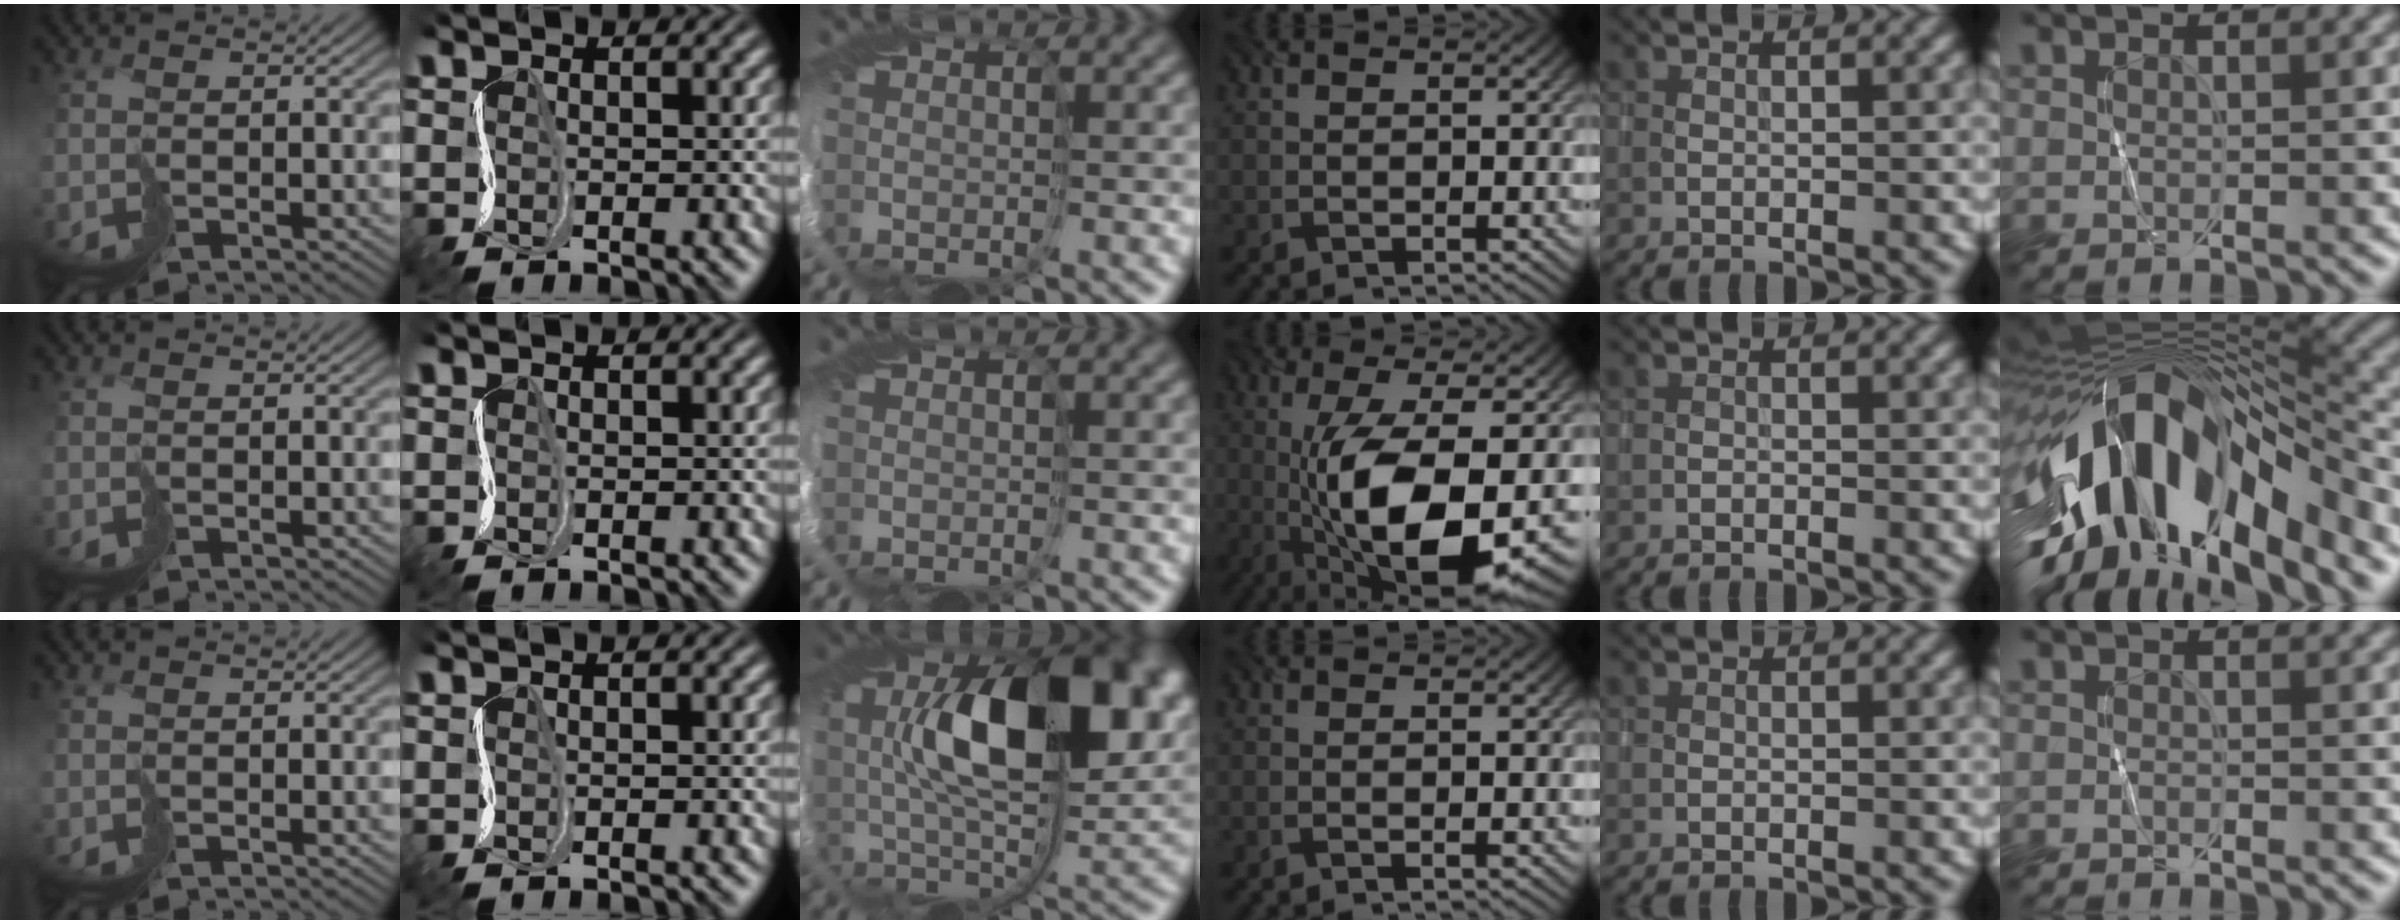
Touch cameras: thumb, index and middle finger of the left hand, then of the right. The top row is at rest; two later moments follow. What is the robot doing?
{"motion": "cut", "object": "wrapping paper"}